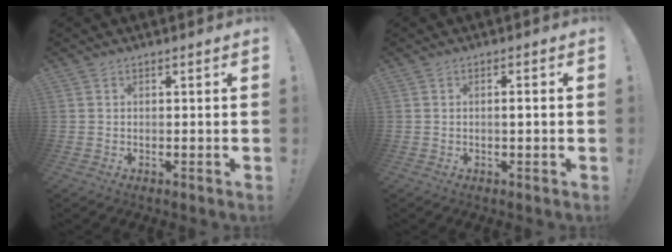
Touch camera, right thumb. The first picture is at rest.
{"total": 1.6, "force": [-0.3, 0.1, 1.5], "torque": [-0.020, -0.001, -0.008]}